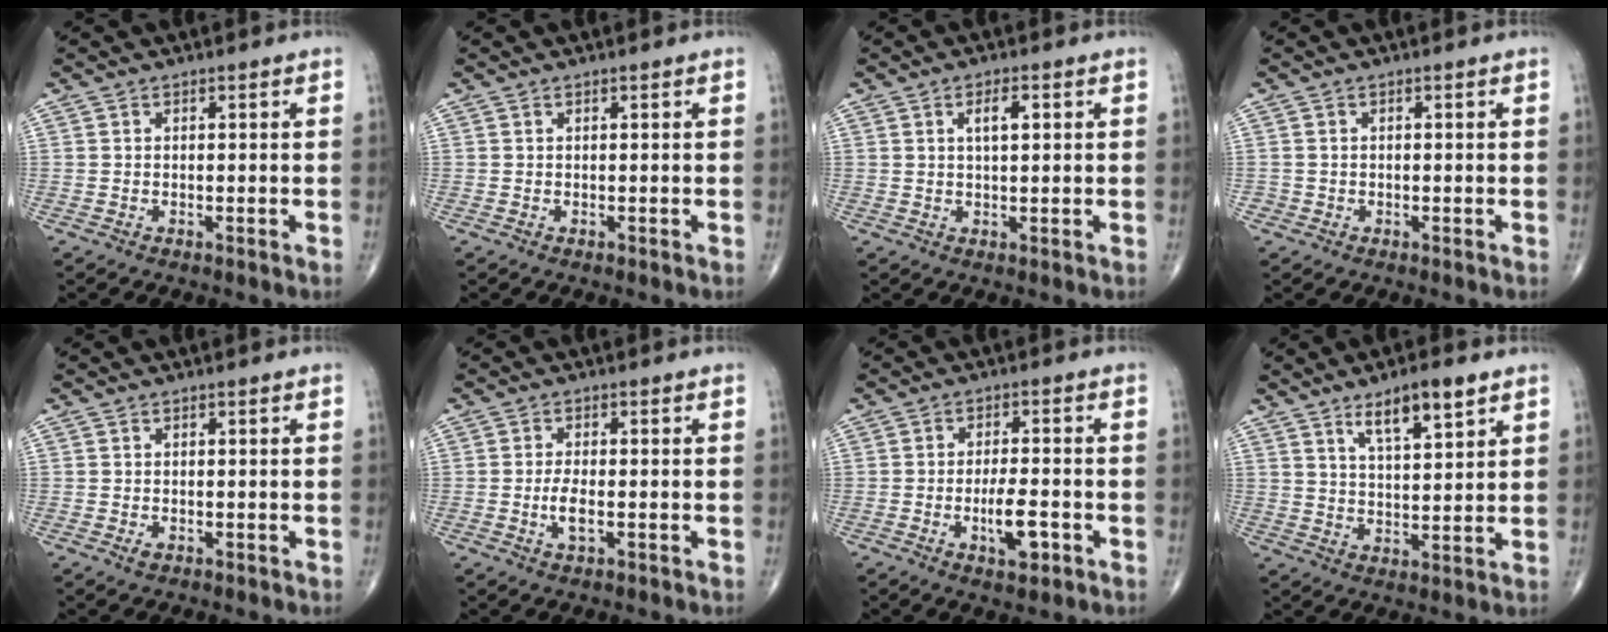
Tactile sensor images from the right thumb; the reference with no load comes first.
{"total": 0.0}
{"total": 3.4, "force": [1.2, 1.3, 3.0], "torque": [-0.049, -0.002, 0.019]}
{"total": 0.8, "force": [-0.2, 0.7, 0.0], "torque": [0.007, 0.005, -0.006]}
{"total": 0.9, "force": [-0.4, 0.6, 0.6], "torque": [-0.009, -0.001, -0.006]}
{"total": 3.6, "force": [-0.9, 1.4, 3.2], "torque": [-0.063, -0.001, -0.018]}
{"total": 6.4, "force": [-2.3, 2.3, 5.6], "torque": [-0.088, 0.008, -0.035]}
{"total": 8.8, "force": [5.4, 2.5, 6.5], "torque": [-0.099, -0.028, 0.094]}